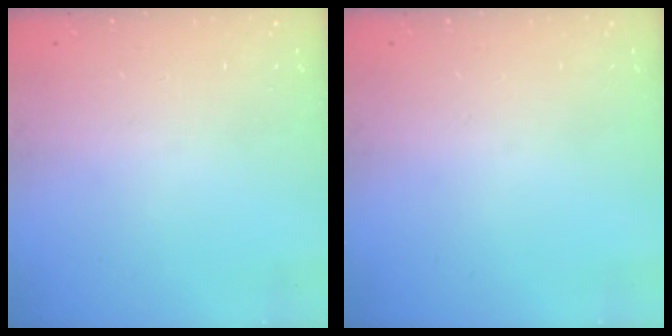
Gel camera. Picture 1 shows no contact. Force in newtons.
{"total": 0.0}